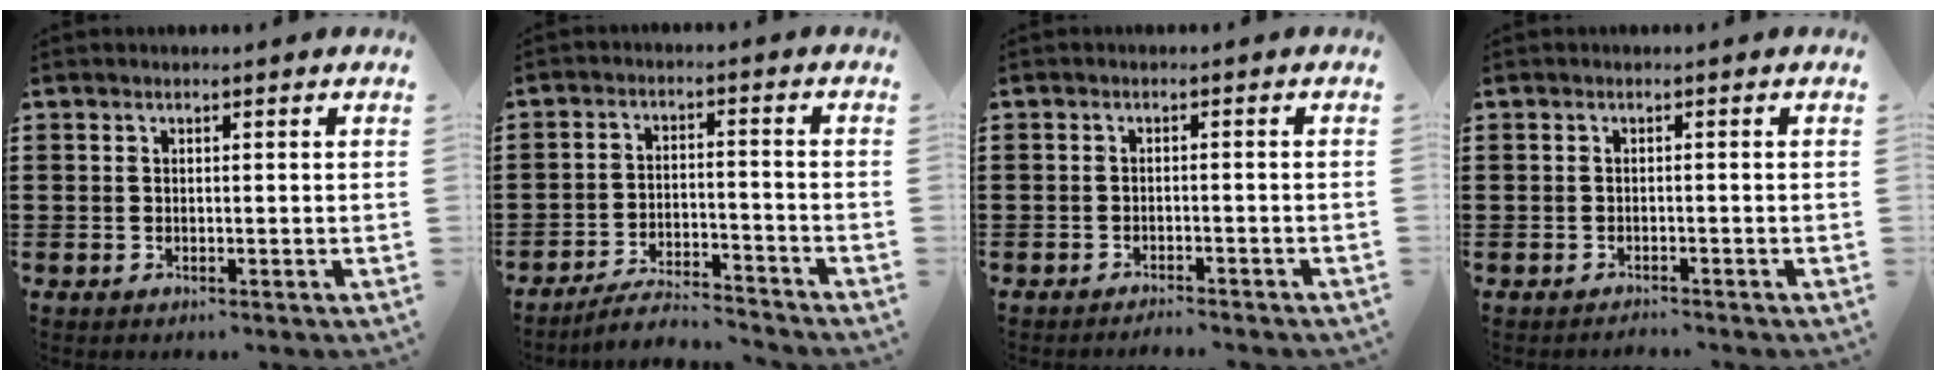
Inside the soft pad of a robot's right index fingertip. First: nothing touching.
{"total": 4.9, "force": [-4.7, 0.3, 1.2], "torque": [-0.030, 0.000, -0.095]}
{"total": 1.6, "force": [-1.6, -0.1, 0.2], "torque": [-0.006, 0.003, -0.032]}
{"total": 0.9, "force": [-0.9, 0.1, -0.1], "torque": [-0.002, 0.001, -0.020]}